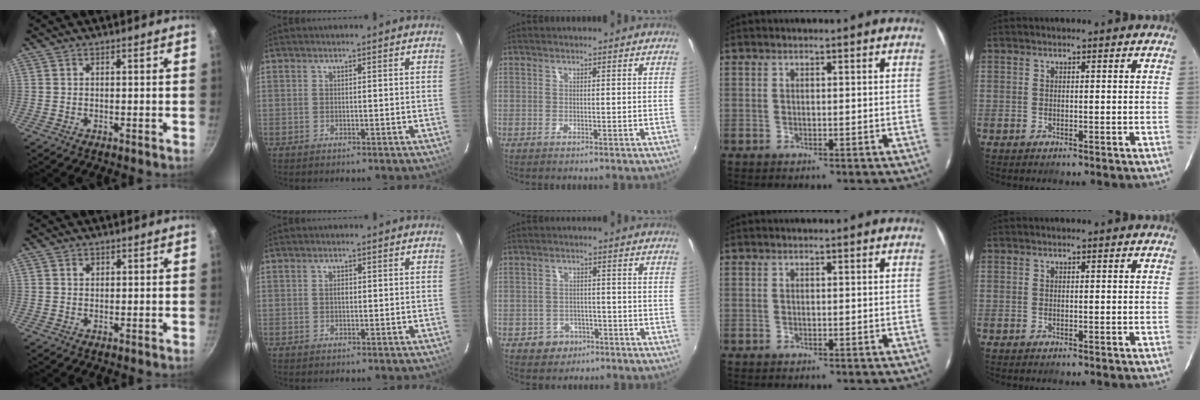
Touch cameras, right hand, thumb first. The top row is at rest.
{"thumb": {"total": 1.3, "force": [0.5, 1.0, 0.5], "torque": [-0.004, 0.001, 0.007]}, "index": {"total": 1.1, "force": [0.1, 0.8, 0.7], "torque": [-0.012, 0.005, 0.000]}, "middle": {"total": 5.1, "force": [-2.7, 4.2, 1.0], "torque": [-0.036, 0.008, -0.033]}}